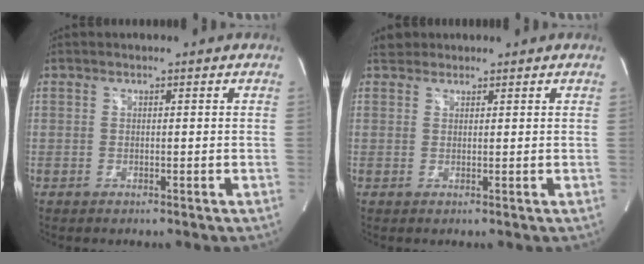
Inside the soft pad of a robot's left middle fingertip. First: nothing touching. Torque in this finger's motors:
{"motor_torque": [0.05, 0.00, -0.02, 0.00]}